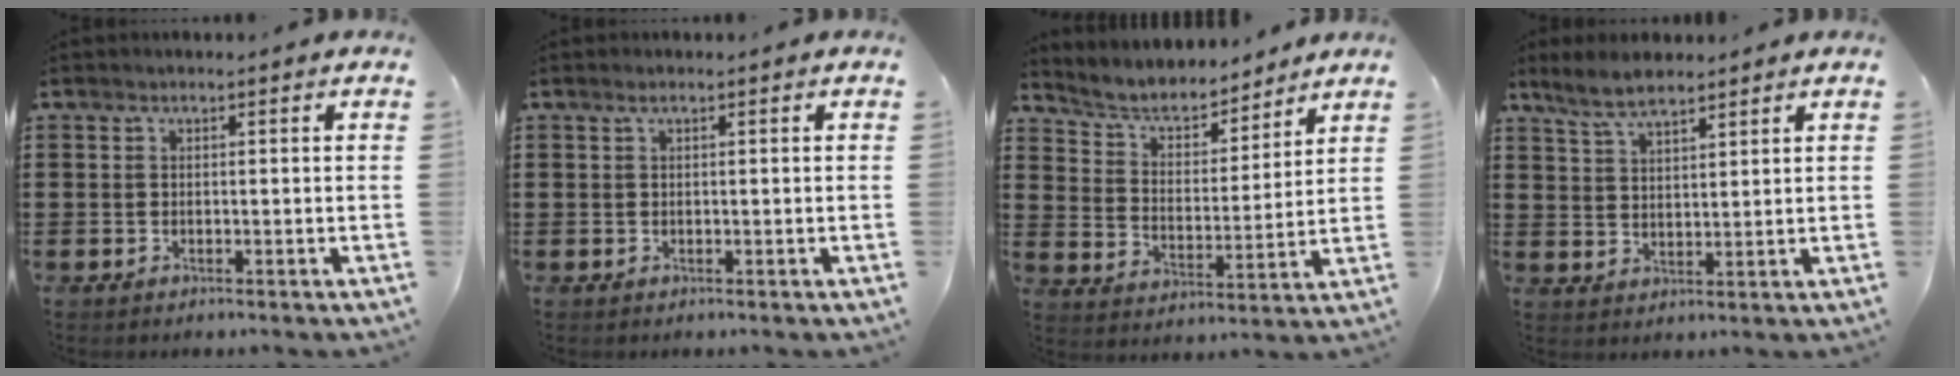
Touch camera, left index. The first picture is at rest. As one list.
[{"total": 0.6, "force": [0.2, 0.1, 0.5], "torque": [-0.009, 0.000, 0.005]}, {"total": 5.6, "force": [5.2, 1.6, 1.5], "torque": [-0.057, -0.031, 0.086]}, {"total": 4.9, "force": [4.2, 1.4, 2.2], "torque": [-0.055, -0.003, 0.078]}]